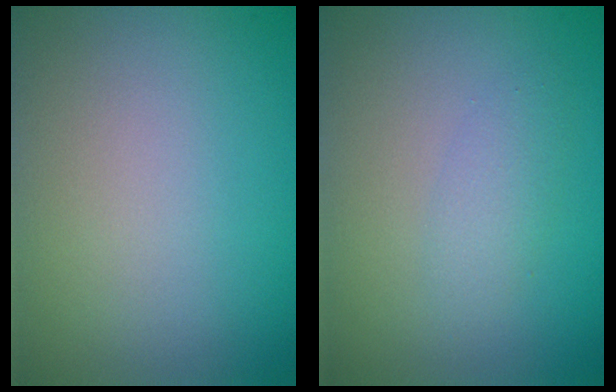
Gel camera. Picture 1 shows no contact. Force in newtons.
{"total": 1.7, "press": 1.7, "slide": 0.1}